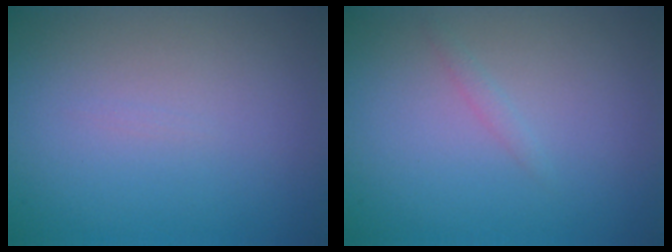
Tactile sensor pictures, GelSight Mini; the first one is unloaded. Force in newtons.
{"total": 0.6, "press": 0.6, "slide": 0.0}